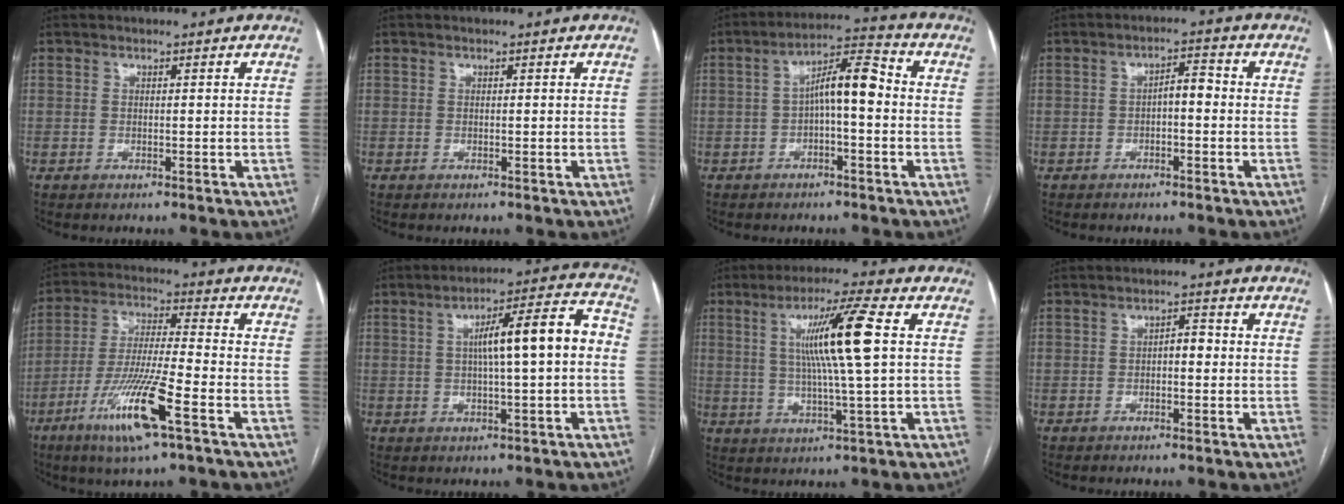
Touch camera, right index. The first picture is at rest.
{"total": 0.0}
{"total": 8.3, "force": [-0.3, 1.9, 8.0], "torque": [-0.136, 0.034, -0.007]}
{"total": 3.2, "force": [-0.5, 1.2, 2.9], "torque": [-0.043, 0.016, -0.008]}
{"total": 13.4, "force": [-6.5, 0.6, 11.7], "torque": [-0.237, -0.021, -0.120]}
{"total": 11.1, "force": [0.3, 1.4, 11.0], "torque": [-0.162, 0.035, 0.004]}
{"total": 11.5, "force": [2.4, -1.2, 11.1], "torque": [-0.197, 0.004, 0.045]}
{"total": 2.4, "force": [-0.3, 1.1, 2.1], "torque": [-0.026, 0.011, -0.006]}